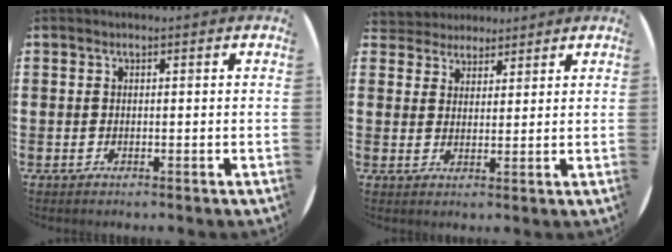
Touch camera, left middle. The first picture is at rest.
{"total": 4.0, "force": [3.7, 1.5, -0.5], "torque": [-0.006, -0.002, 0.072]}